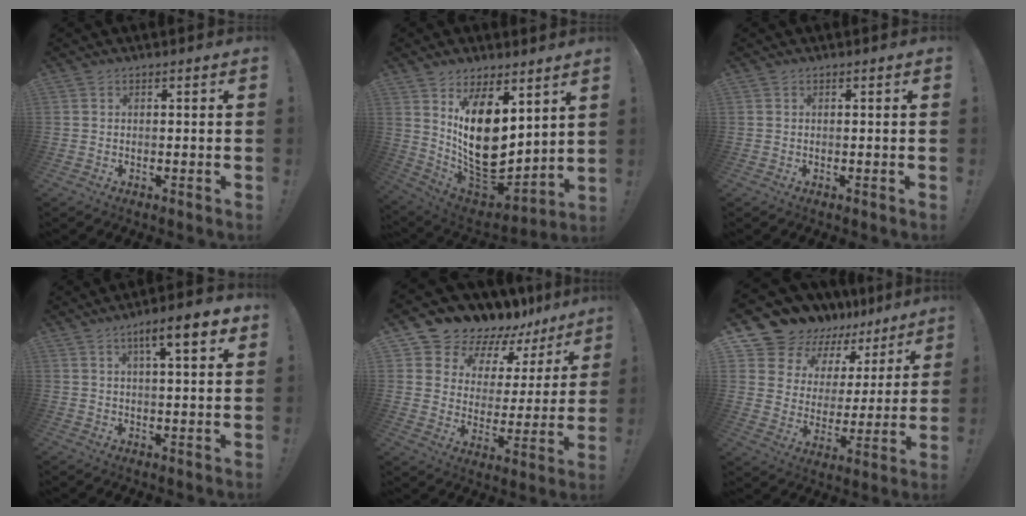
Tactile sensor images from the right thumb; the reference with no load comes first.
{"total": 18.5, "force": [4.1, 11.5, 14.0], "torque": [-0.234, -0.053, 0.092]}
{"total": 0.0}
{"total": 9.1, "force": [4.2, 1.8, 7.8], "torque": [-0.106, -0.017, 0.061]}
{"total": 10.2, "force": [9.0, 4.7, 1.1], "torque": [-0.042, -0.088, 0.166]}
{"total": 12.9, "force": [11.2, 6.2, 1.1], "torque": [-0.052, -0.095, 0.221]}